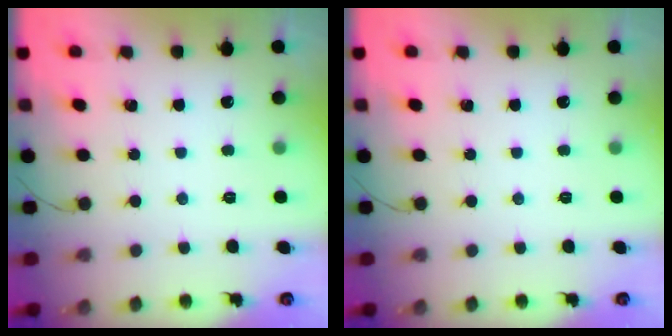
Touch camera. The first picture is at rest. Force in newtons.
{"total": 0.0}